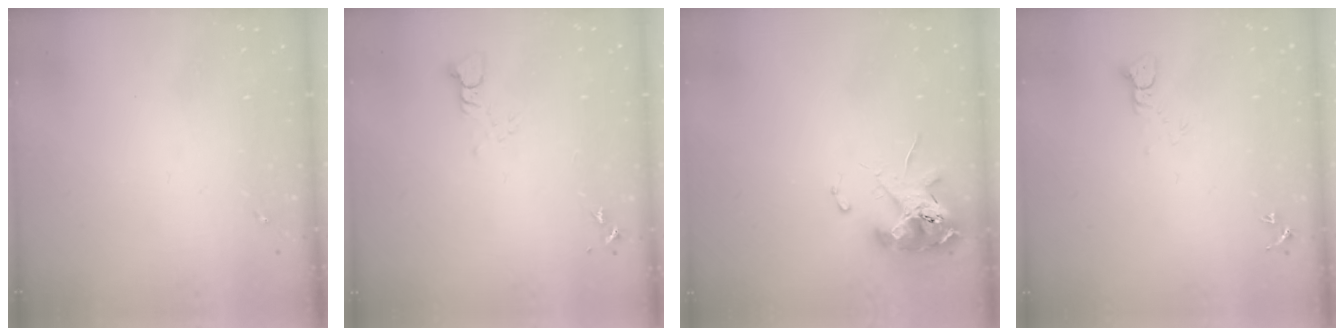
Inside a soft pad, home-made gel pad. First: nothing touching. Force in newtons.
{"total": 3.4, "press": 3.4, "slide": 0.3}
{"total": 10.9, "press": 10.8, "slide": 1.8}
{"total": 3.1, "press": 3.1, "slide": 0.1}